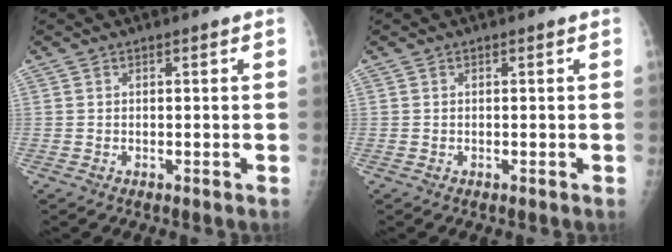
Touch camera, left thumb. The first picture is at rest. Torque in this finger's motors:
{"motor_torque": [0.00, 0.00, 0.00, 0.00, 0.00]}